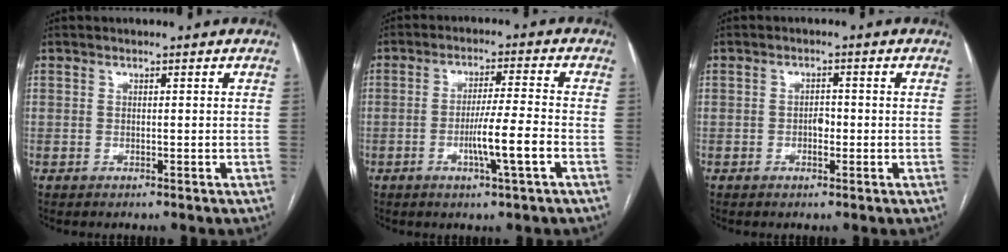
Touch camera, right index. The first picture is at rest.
{"total": 7.3, "force": [-2.5, -0.6, 6.8], "torque": [-0.119, -0.007, -0.045]}
{"total": 1.9, "force": [-0.5, 1.0, 1.6], "torque": [-0.022, 0.005, -0.009]}